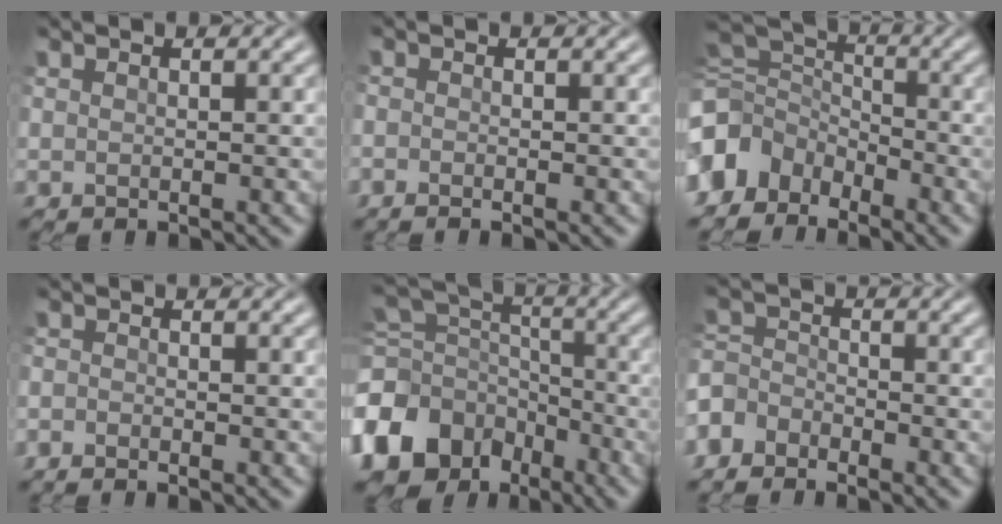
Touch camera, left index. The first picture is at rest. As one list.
[{"total": 0.6, "force": [-0.6, 0.0, 0.0], "torque": [0.003, -0.004, -0.015]}, {"total": 7.2, "force": [-4.1, 5.2, 2.8], "torque": [-0.064, -0.004, -0.101]}, {"total": 0.8, "force": [-0.8, 0.2, 0.0], "torque": [0.004, -0.006, -0.019]}, {"total": 12.9, "force": [-7.0, 9.4, 5.2], "torque": [-0.141, -0.019, -0.126]}, {"total": 3.6, "force": [-2.9, 2.1, 0.4], "torque": [0.006, -0.004, -0.070]}]